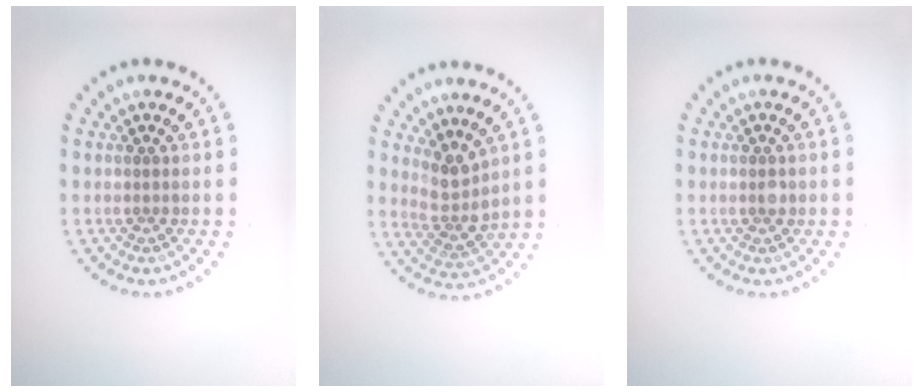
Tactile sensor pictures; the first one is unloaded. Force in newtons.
{"total": 2.9, "press": 2.2, "slide": 1.8}
{"total": 0.8, "press": 0.8, "slide": 0.0}